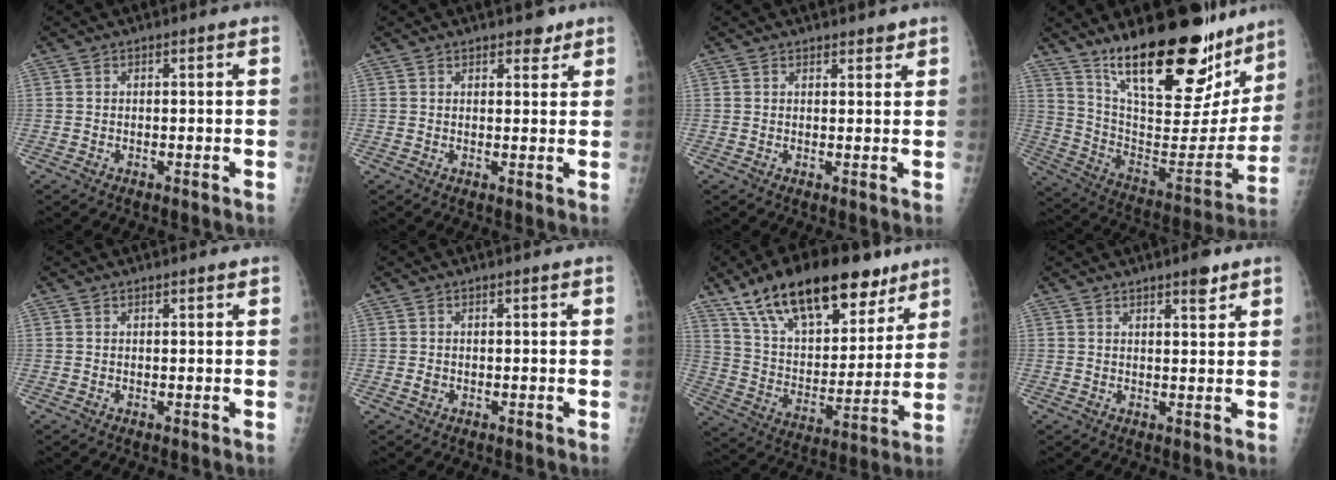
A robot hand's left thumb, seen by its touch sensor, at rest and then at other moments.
{"total": 2.8, "force": [2.1, 1.4, 1.2], "torque": [0.002, -0.010, 0.026]}
{"total": 1.8, "force": [1.5, 0.7, 0.5], "torque": [0.005, -0.010, 0.019]}
{"total": 30.8, "force": [21.4, 11.0, 19.2], "torque": [-0.260, -0.095, 0.340]}
{"total": 0.9, "force": [0.8, 0.2, 0.5], "torque": [-0.005, -0.003, 0.011]}
{"total": 0.8, "force": [0.1, 0.6, 0.5], "torque": [-0.005, 0.000, 0.004]}
{"total": 25.5, "force": [16.7, 11.6, 15.4], "torque": [-0.214, -0.040, 0.280]}
{"total": 3.7, "force": [2.6, 1.0, 2.4], "torque": [-0.027, -0.016, 0.037]}